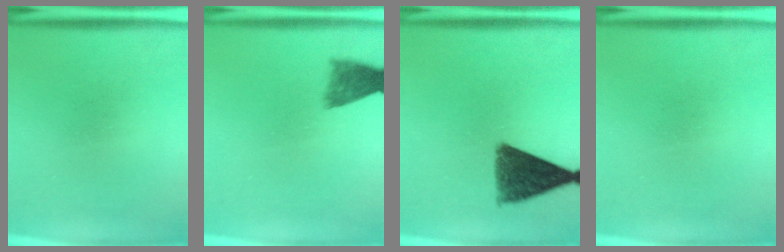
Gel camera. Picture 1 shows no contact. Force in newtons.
{"total": 4.0}
{"total": 10.1}
{"total": 0.0}